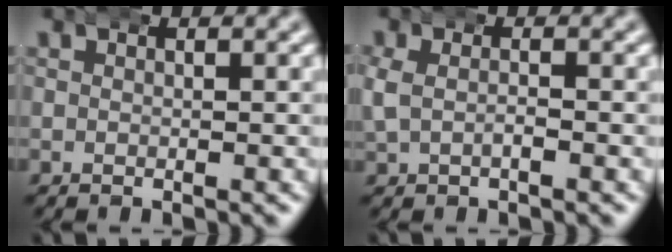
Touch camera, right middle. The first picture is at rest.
{"total": 2.9, "force": [0.2, 2.1, 1.9], "torque": [-0.047, 0.004, 0.006]}